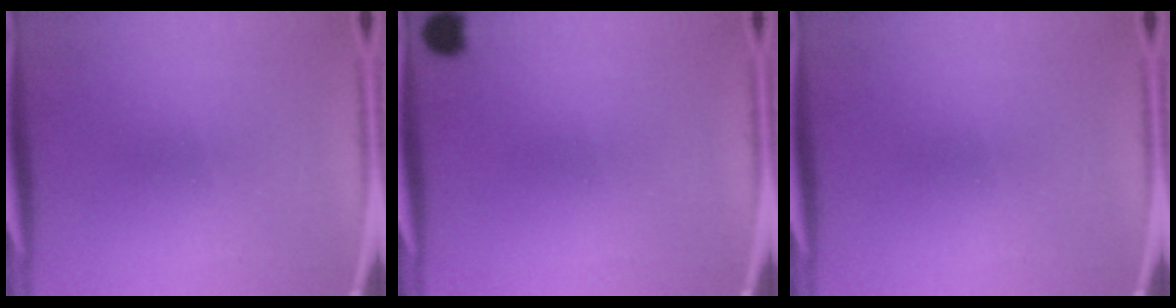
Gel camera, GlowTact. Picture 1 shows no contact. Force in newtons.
{"total": 2.5}
{"total": 0.0}